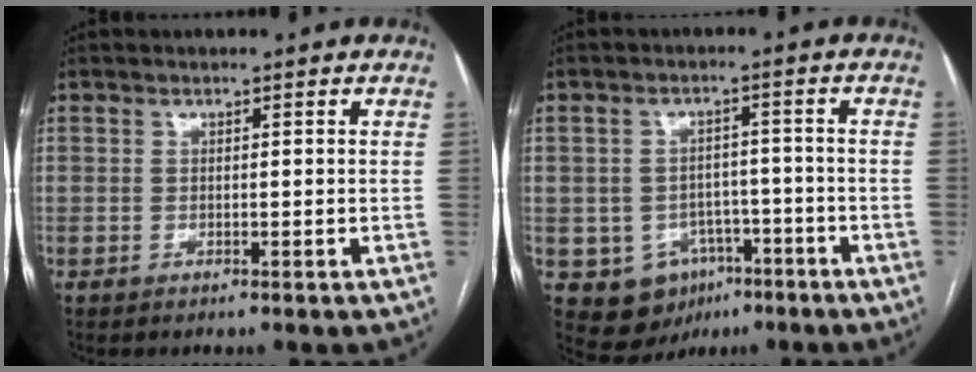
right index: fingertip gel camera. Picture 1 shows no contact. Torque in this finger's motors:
{"motor_torque": [-0.06, -0.17, -0.62, -0.17]}